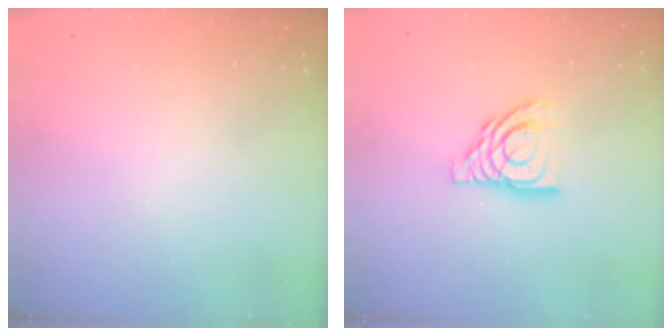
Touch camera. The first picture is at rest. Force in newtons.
{"total": 12.4, "press": 12.3, "slide": 1.3}